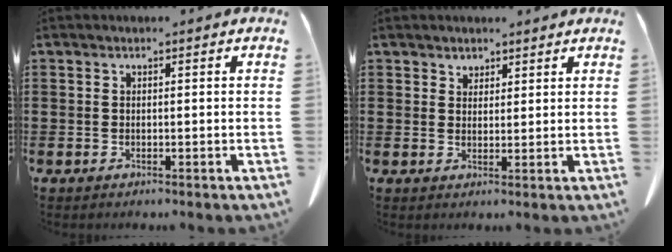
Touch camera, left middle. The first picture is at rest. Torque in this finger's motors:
{"motor_torque": [0.19, 0.19, 0.00, 0.00]}